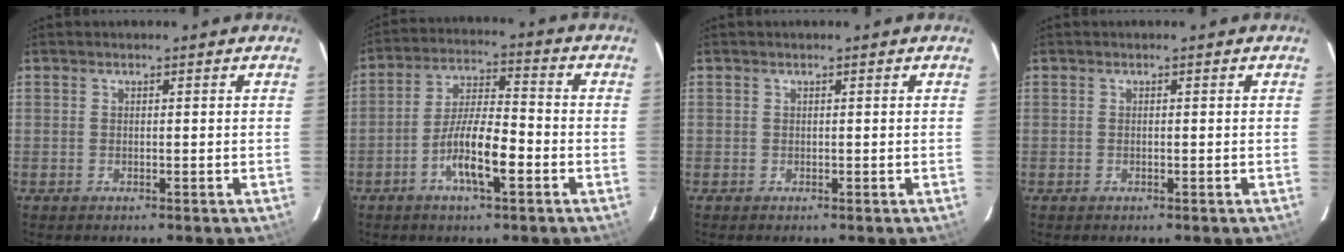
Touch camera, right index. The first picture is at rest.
{"total": 9.6, "force": [-4.0, 2.1, 8.4], "torque": [-0.167, 0.002, -0.074]}
{"total": 0.5, "force": [-0.1, 0.5, -0.1], "torque": [0.000, 0.003, -0.002]}
{"total": 0.0}